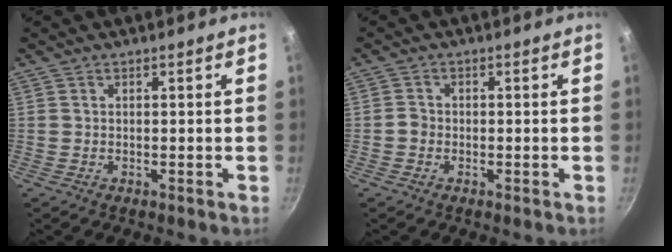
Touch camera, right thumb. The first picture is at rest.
{"total": 1.6, "force": [-0.7, 1.3, 0.5], "torque": [-0.003, 0.011, -0.013]}